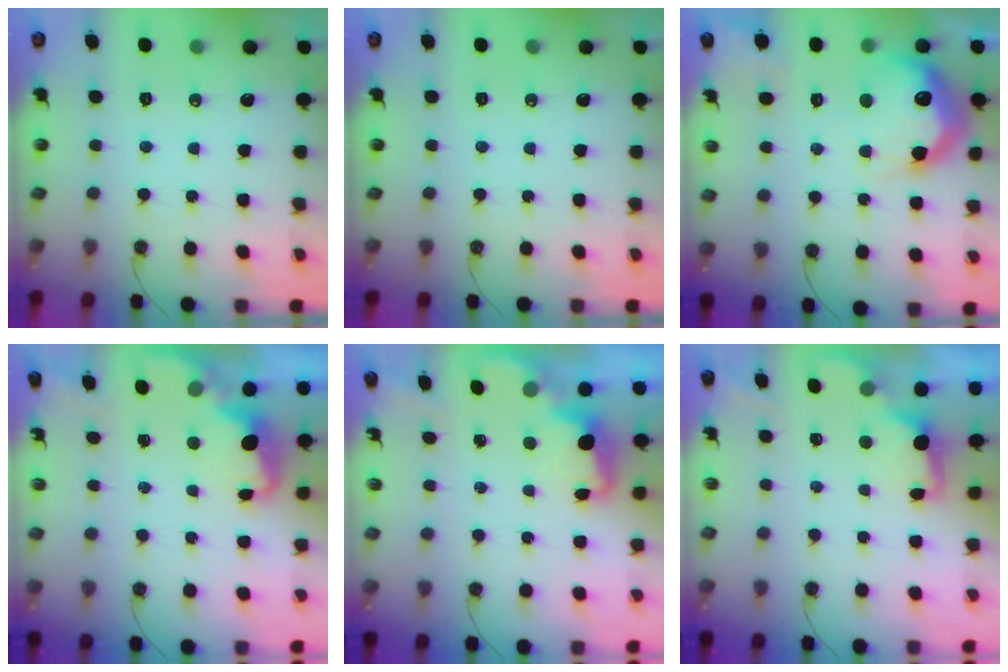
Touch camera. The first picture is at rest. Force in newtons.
{"total": 0.0}
{"total": 20.9, "press": 20.8, "slide": 1.6}
{"total": 2.3, "press": 2.2, "slide": 0.6}
{"total": 2.4, "press": 2.4, "slide": 0.6}
{"total": 2.3, "press": 2.2, "slide": 0.7}